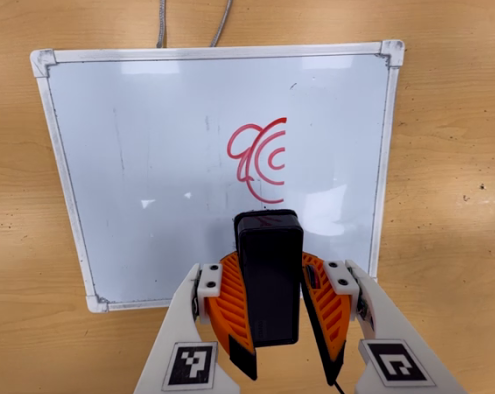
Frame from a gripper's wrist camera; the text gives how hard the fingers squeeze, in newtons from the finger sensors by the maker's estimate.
{"total": 11.3, "left": 11.2, "right": 11.3}